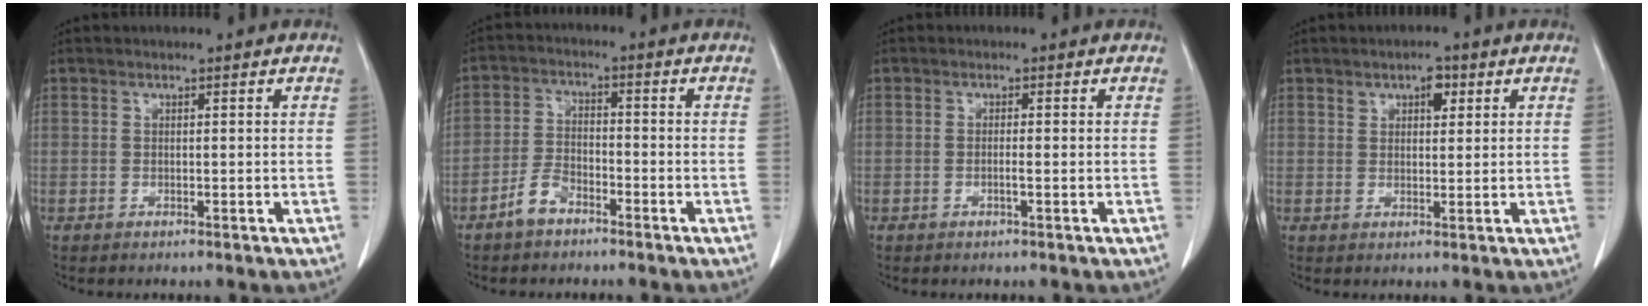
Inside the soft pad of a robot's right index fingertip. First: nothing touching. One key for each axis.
{"total": 4.5, "fx": -3.2, "fy": 2.2, "fz": 2.2, "tx": -0.048, "ty": 0.007, "tz": -0.062}
{"total": 1.2, "fx": -0.4, "fy": -0.1, "fz": 1.1, "tx": -0.022, "ty": -0.001, "tz": -0.006}
{"total": 3.0, "fx": 1.6, "fy": 1.6, "fz": 2.0, "tx": -0.027, "ty": 0.004, "tz": 0.024}